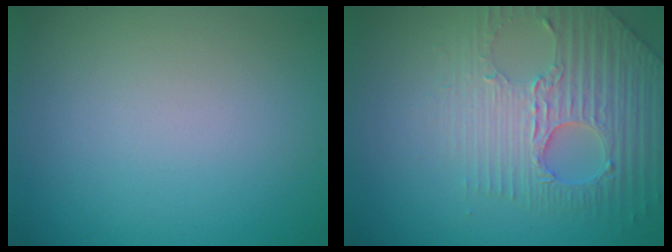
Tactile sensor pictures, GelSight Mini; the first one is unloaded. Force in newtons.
{"total": 4.2, "press": 4.1, "slide": 1.1}